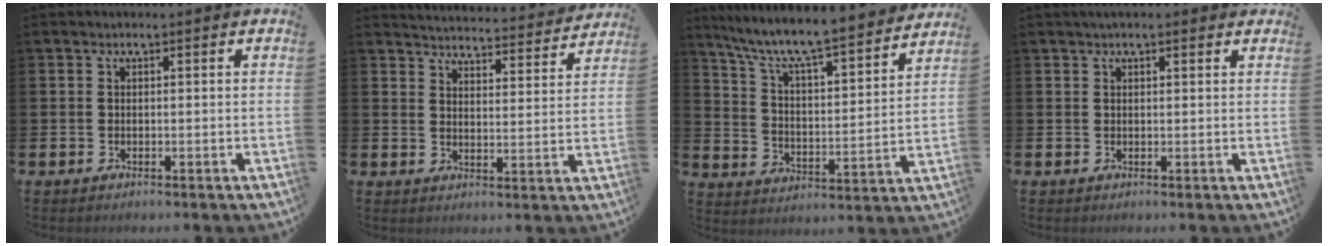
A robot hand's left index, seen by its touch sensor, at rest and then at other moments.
{"total": 4.6, "force": [4.6, 0.3, 0.3], "torque": [-0.021, -0.039, 0.079]}
{"total": 8.4, "force": [7.7, 0.8, 3.3], "torque": [-0.094, -0.064, 0.126]}
{"total": 1.3, "force": [1.1, 0.4, 0.7], "torque": [-0.006, 0.002, 0.017]}